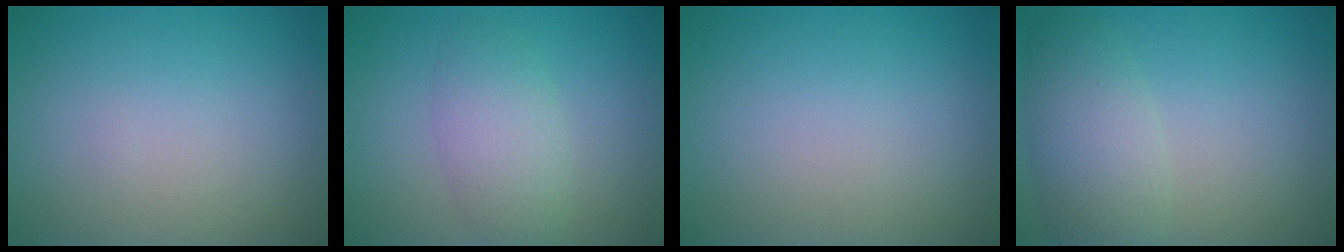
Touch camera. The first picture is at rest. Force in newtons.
{"total": 3.4, "press": 3.4, "slide": 0.2}
{"total": 0.0}
{"total": 4.3, "press": 4.3, "slide": 0.2}